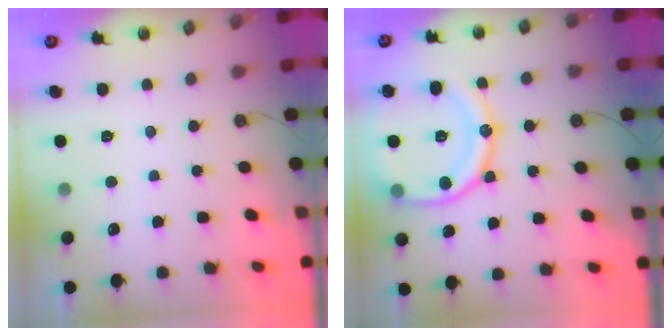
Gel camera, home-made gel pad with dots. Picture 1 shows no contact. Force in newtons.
{"total": 19.3, "press": 19.2, "slide": 2.2}